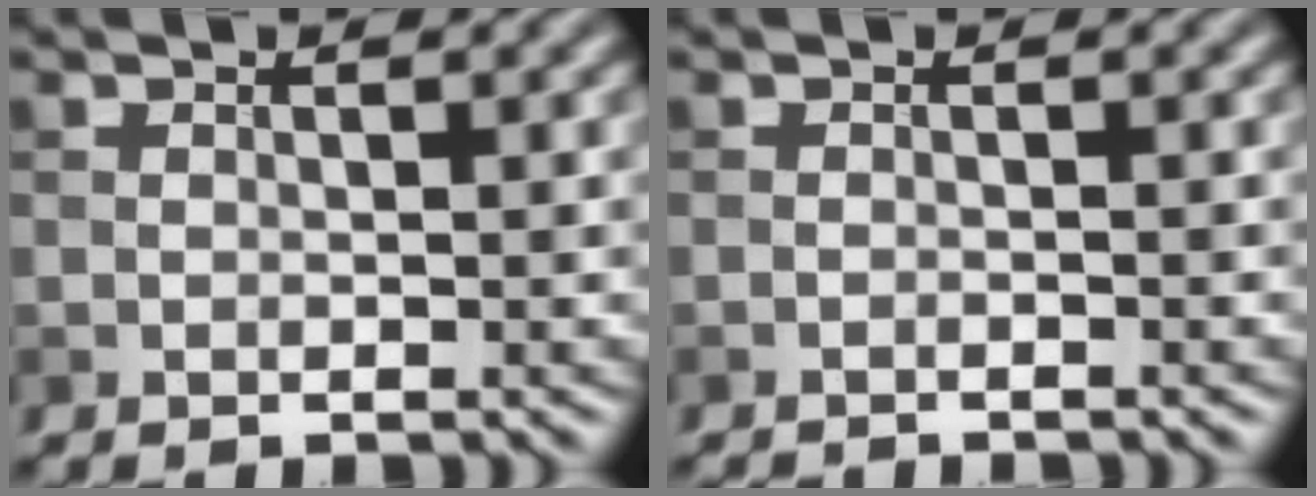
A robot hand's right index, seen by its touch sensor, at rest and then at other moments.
{"total": 1.7, "force": [-1.6, 0.2, 0.4], "torque": [-0.001, -0.006, -0.027]}